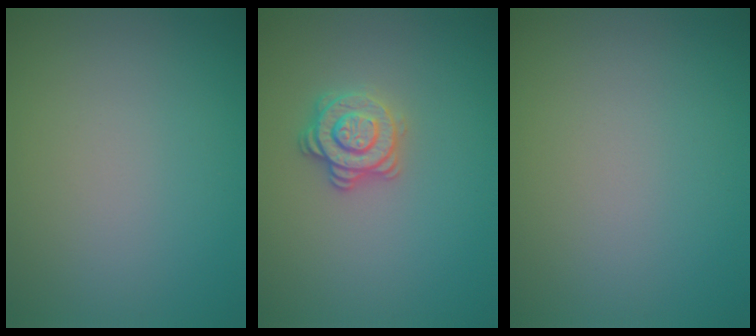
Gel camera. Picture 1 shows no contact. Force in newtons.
{"total": 2.8, "press": 2.6, "slide": 1.1}
{"total": 0.0}